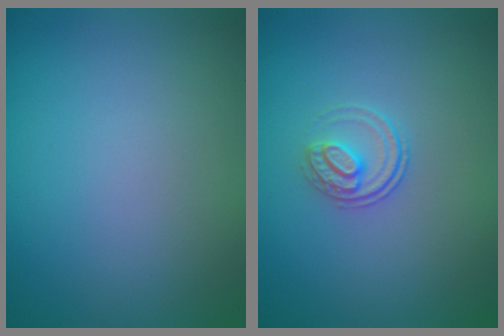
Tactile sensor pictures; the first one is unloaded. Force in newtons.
{"total": 2.0, "press": 1.4, "slide": 1.3}